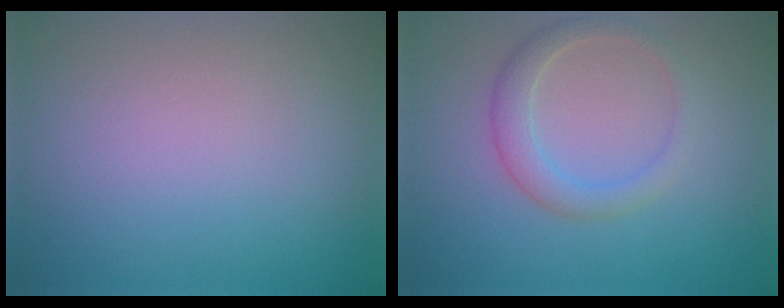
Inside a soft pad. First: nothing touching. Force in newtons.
{"total": 2.5, "press": 2.5, "slide": 0.0}